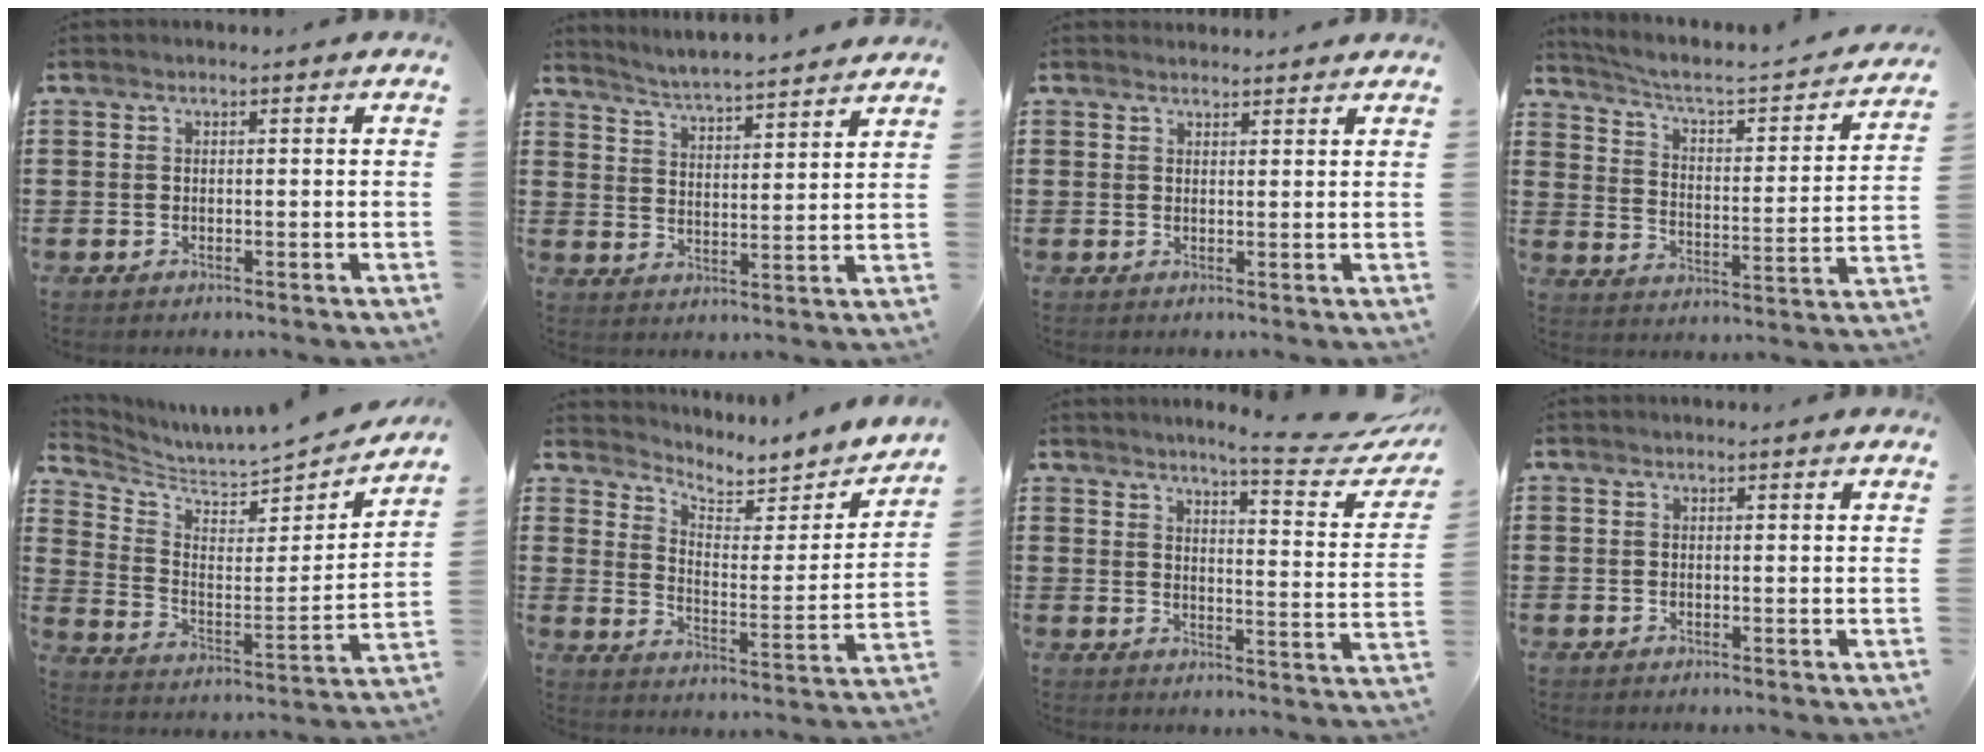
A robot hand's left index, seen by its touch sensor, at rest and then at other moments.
{"total": 4.2, "force": [4.1, -0.9, 0.5], "torque": [-0.030, -0.036, 0.066]}
{"total": 1.8, "force": [1.7, 0.2, 0.0], "torque": [-0.005, -0.001, 0.035]}
{"total": 3.6, "force": [2.6, 0.6, 2.4], "torque": [-0.064, -0.029, 0.032]}
{"total": 4.3, "force": [4.2, 1.0, 0.6], "torque": [-0.042, -0.041, 0.065]}
{"total": 4.0, "force": [3.7, 1.3, 0.8], "torque": [-0.035, -0.035, 0.056]}
{"total": 6.3, "force": [5.4, -0.4, 3.3], "torque": [-0.063, -0.039, 0.084]}
{"total": 0.0}